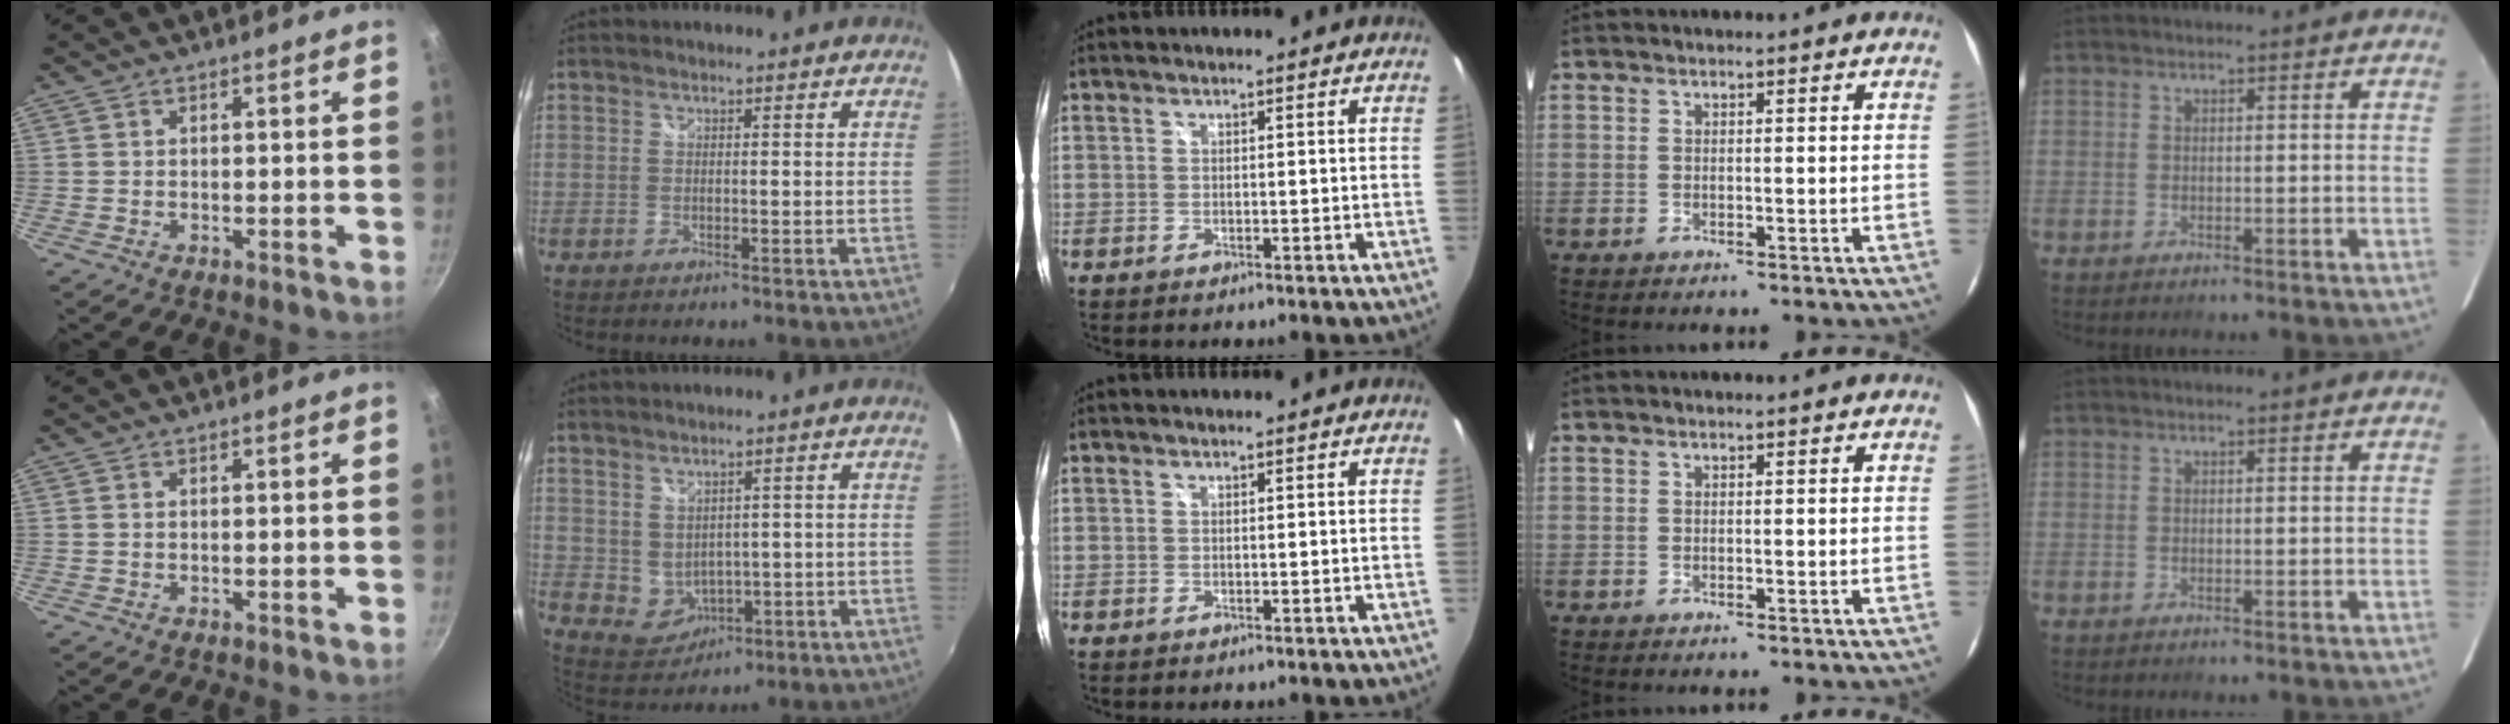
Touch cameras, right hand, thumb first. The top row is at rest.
{"index": {"total": 5.4, "force": [1.1, 4.5, 2.8], "torque": [-0.054, -0.005, 0.039]}}